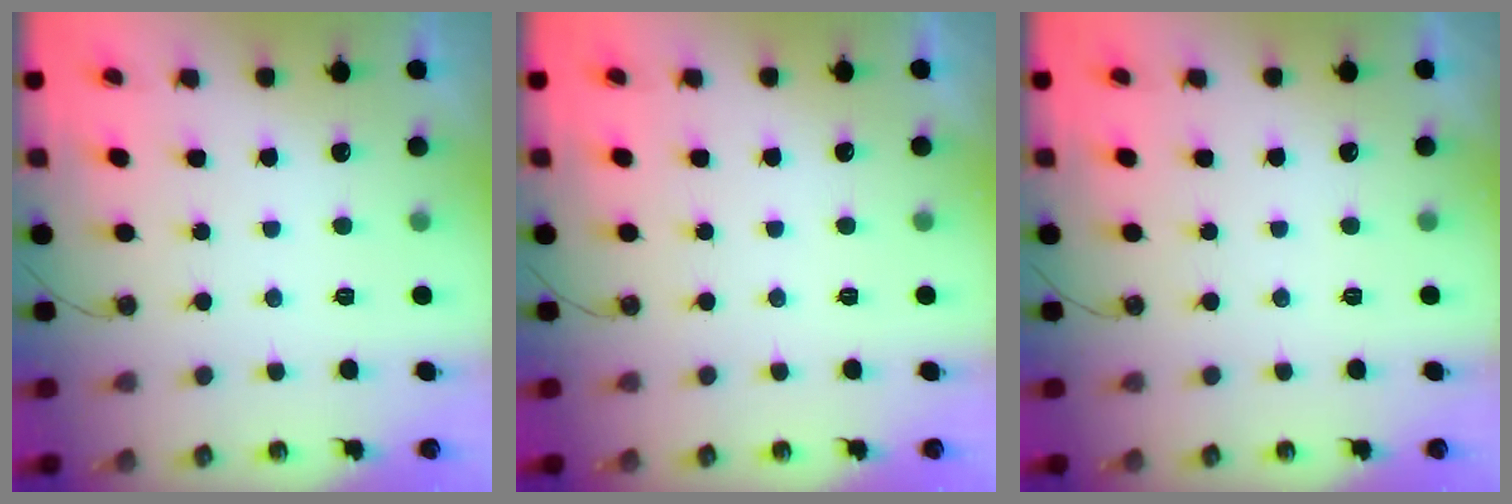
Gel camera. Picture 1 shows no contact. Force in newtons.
{"total": 0.0}
{"total": 0.0}